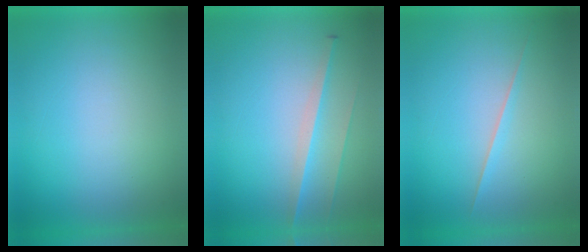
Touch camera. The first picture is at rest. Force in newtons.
{"total": 2.8}
{"total": 1.7}